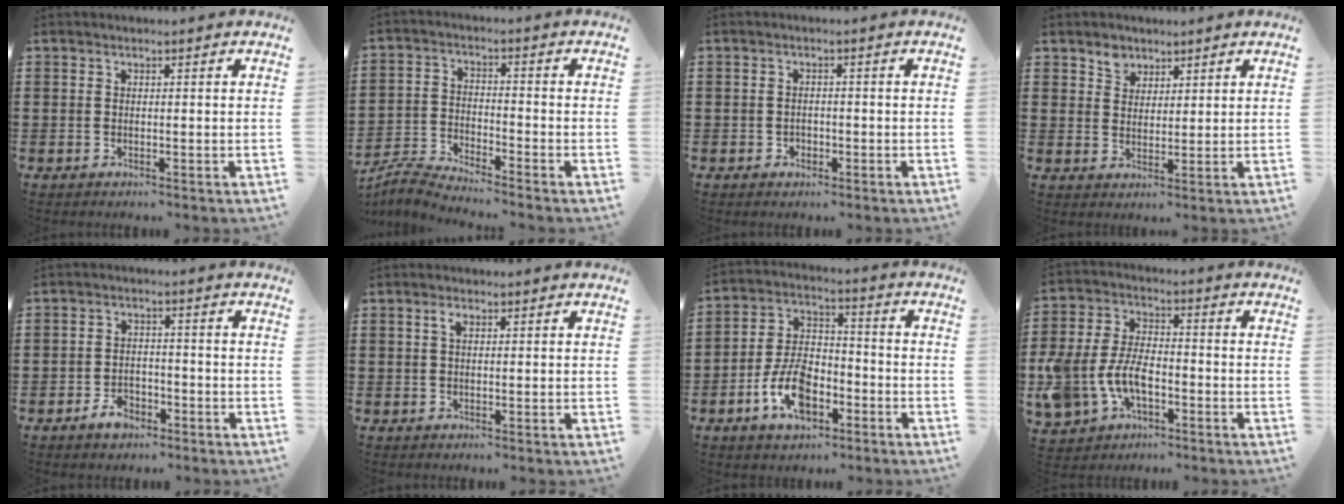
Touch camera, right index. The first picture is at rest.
{"total": 4.4, "force": [-4.3, -0.1, 0.5], "torque": [-0.029, -0.003, -0.094]}
{"total": 1.3, "force": [-0.6, 1.1, 0.4], "torque": [-0.011, 0.001, -0.013]}
{"total": 3.4, "force": [2.4, 2.4, 0.3], "torque": [-0.011, 0.004, 0.045]}
{"total": 3.6, "force": [-2.3, 2.2, 1.6], "torque": [-0.030, 0.006, -0.045]}
{"total": 1.5, "force": [0.6, 0.7, 1.2], "torque": [-0.028, 0.006, 0.009]}
{"total": 9.1, "force": [-4.0, 5.2, 6.2], "torque": [-0.143, 0.007, -0.076]}
{"total": 8.5, "force": [-2.9, 5.4, 5.8], "torque": [-0.157, 0.003, -0.062]}